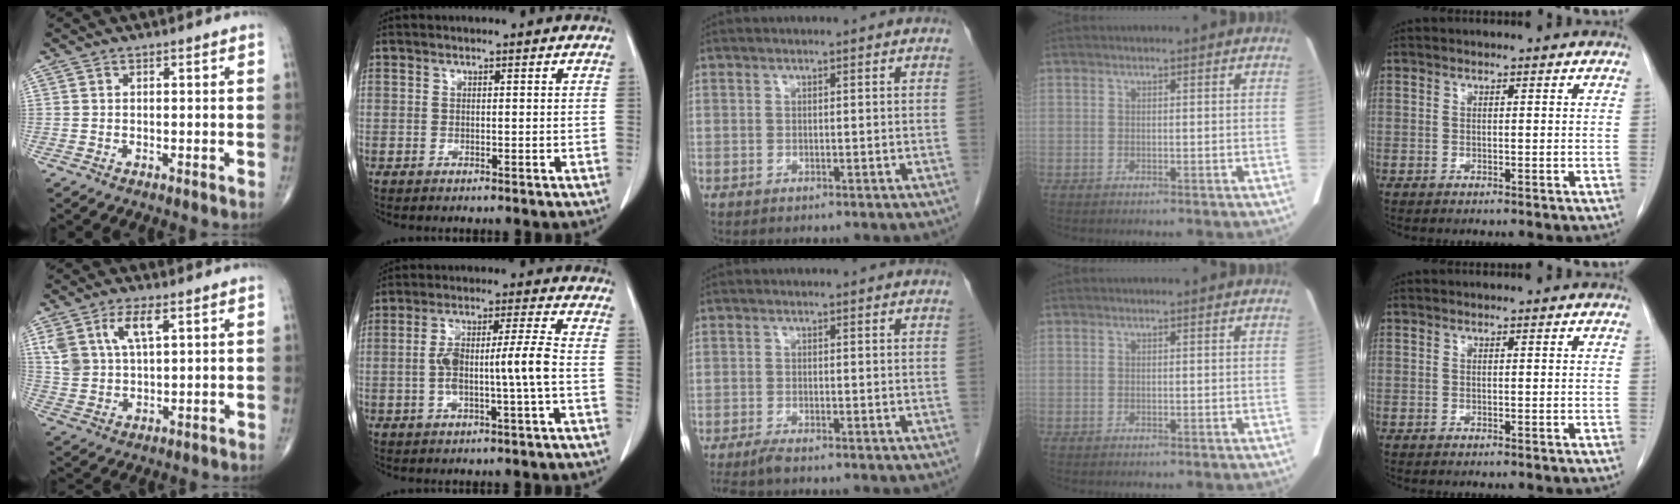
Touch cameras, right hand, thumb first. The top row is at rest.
{"thumb": {"total": 8.2, "force": [3.7, 3.8, 6.3], "torque": [-0.125, -0.006, 0.078]}, "index": {"total": 8.4, "force": [-1.3, 0.0, 8.3], "torque": [-0.158, 0.019, -0.022]}, "middle": {"total": 2.2, "force": [-1.8, -0.1, 1.1], "torque": [-0.026, -0.007, -0.036]}}